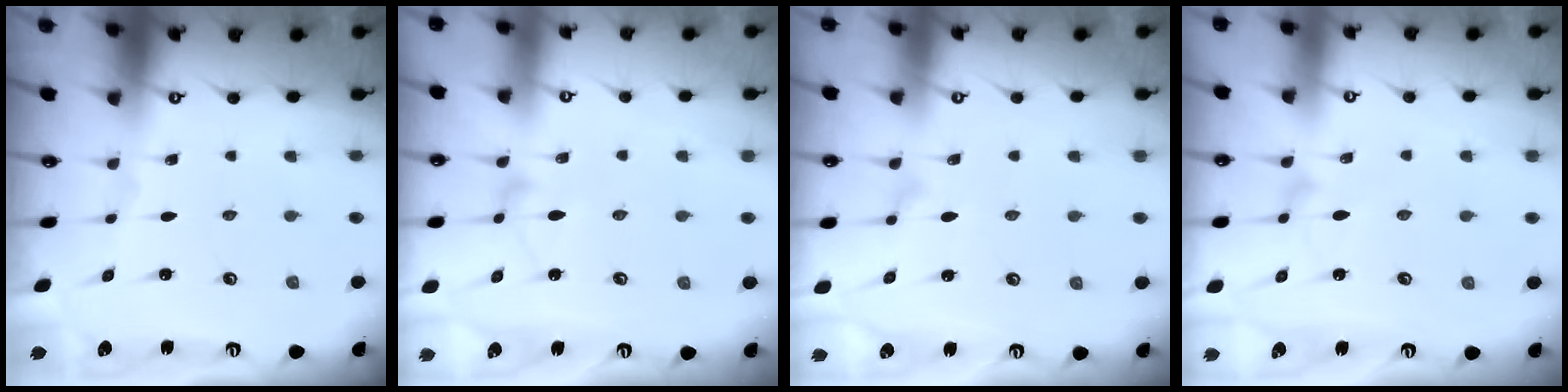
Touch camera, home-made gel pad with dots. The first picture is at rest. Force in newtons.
{"total": 6.2, "press": 6.2, "slide": 0.3}
{"total": 9.1, "press": 9.1, "slide": 0.5}
{"total": 7.6, "press": 7.6, "slide": 0.4}